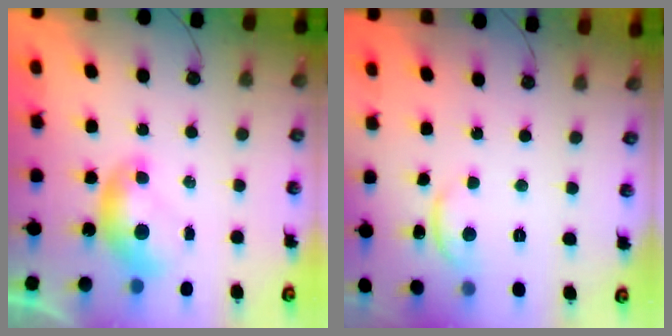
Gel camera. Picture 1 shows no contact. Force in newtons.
{"total": 1.4, "press": 1.3, "slide": 0.4}